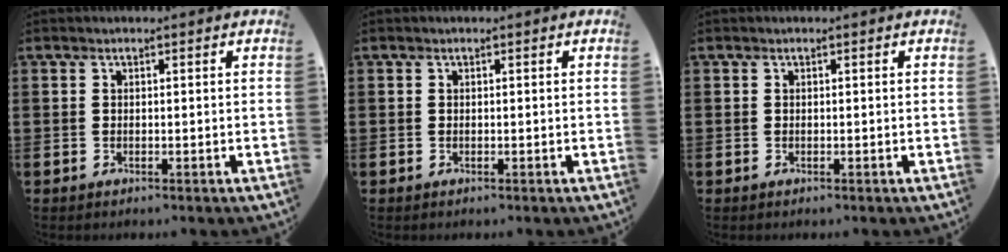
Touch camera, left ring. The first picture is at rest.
{"total": 0.0}
{"total": 0.0}